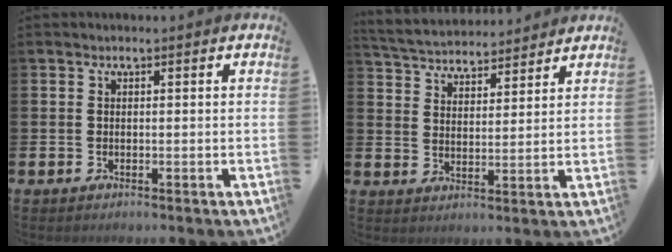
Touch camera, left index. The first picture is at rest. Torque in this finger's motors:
{"motor_torque": [-0.73, -1.41, -0.14, 0.11]}